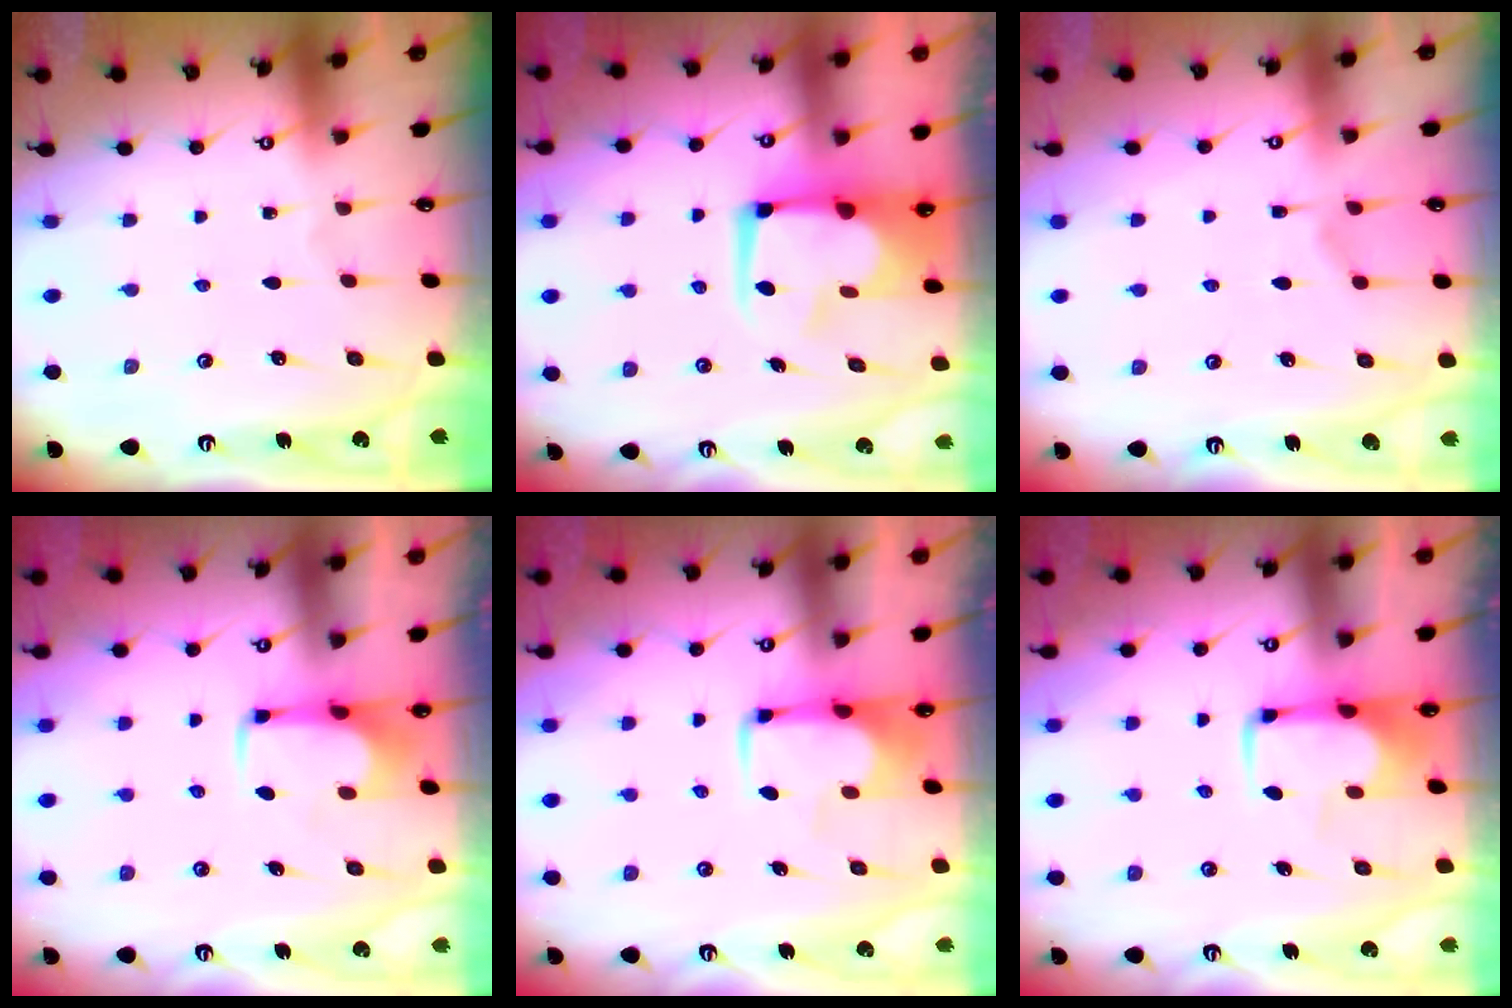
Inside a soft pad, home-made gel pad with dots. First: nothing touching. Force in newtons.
{"total": 9.5, "press": 9.5, "slide": 1.0}
{"total": 1.6, "press": 0.9, "slide": 1.4}
{"total": 2.2, "press": 2.1, "slide": 0.4}
{"total": 1.6, "press": 1.6, "slide": 0.4}
{"total": 2.0, "press": 1.9, "slide": 0.4}